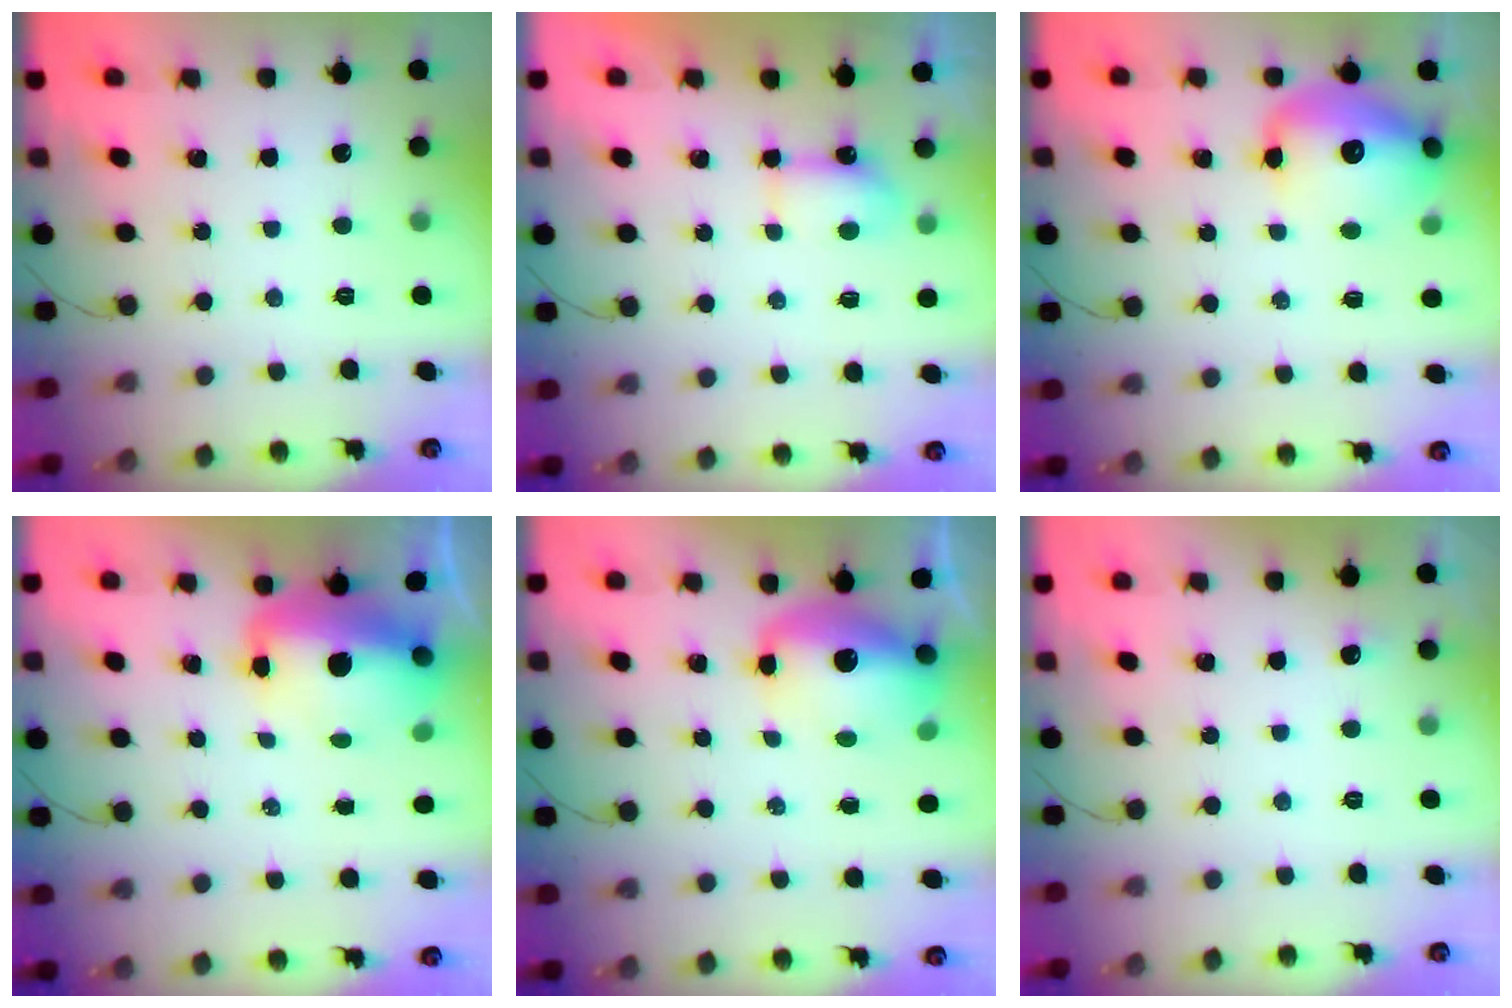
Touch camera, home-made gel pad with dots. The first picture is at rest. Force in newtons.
{"total": 4.2, "press": 4.0, "slide": 1.0}
{"total": 15.0, "press": 14.4, "slide": 4.5}
{"total": 12.8, "press": 12.6, "slide": 2.7}
{"total": 12.3, "press": 11.9, "slide": 2.7}
{"total": 7.4, "press": 2.7, "slide": 6.9}